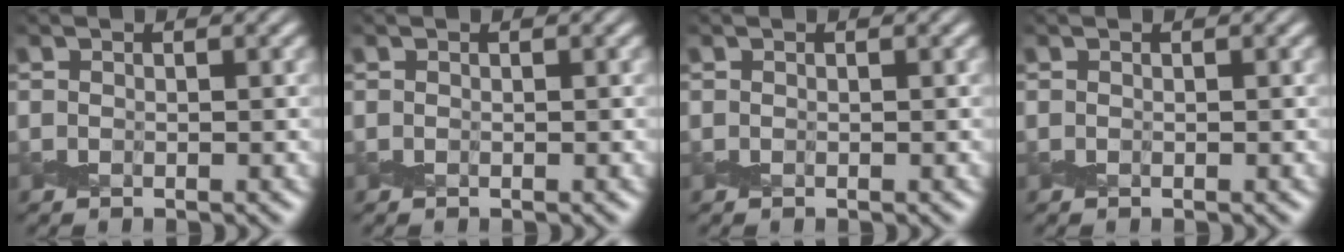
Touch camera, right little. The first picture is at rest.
{"total": 0.0}
{"total": 0.0}
{"total": 0.0}